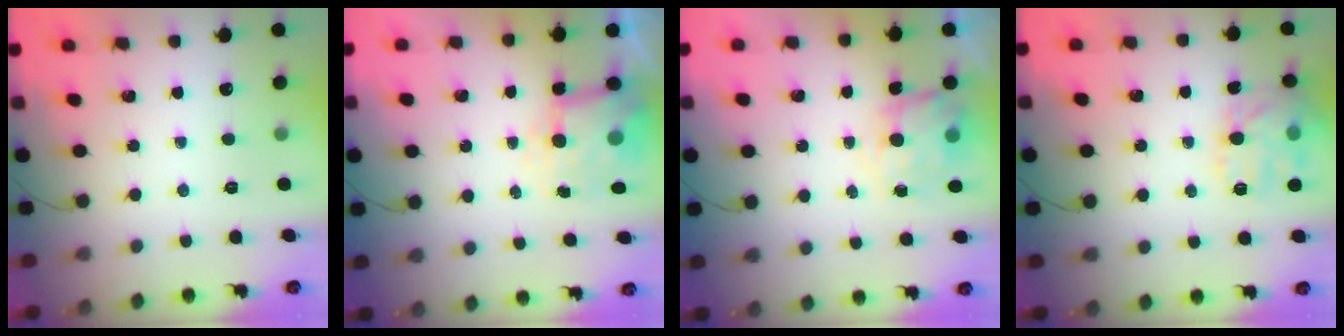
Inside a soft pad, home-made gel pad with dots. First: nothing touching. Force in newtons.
{"total": 6.2, "press": 6.2, "slide": 0.5}
{"total": 5.5, "press": 5.5, "slide": 0.6}
{"total": 14.8, "press": 14.7, "slide": 0.6}